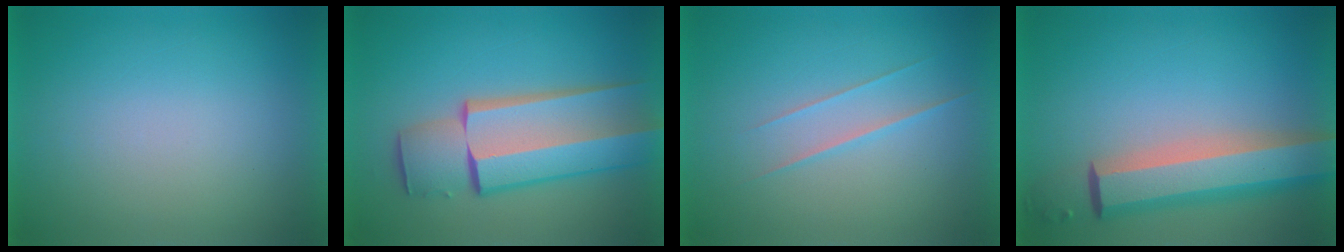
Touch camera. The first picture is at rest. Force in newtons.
{"total": 8.4}
{"total": 1.6}
{"total": 8.1}